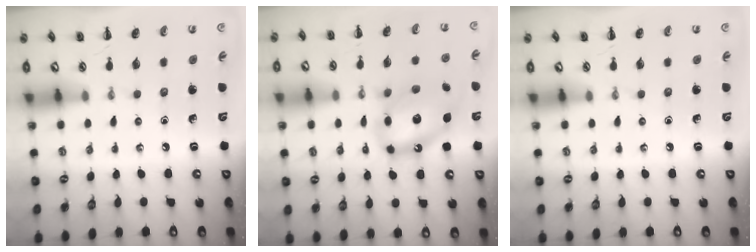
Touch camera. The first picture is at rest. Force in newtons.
{"total": 13.7, "press": 13.3, "slide": 3.4}
{"total": 0.0}